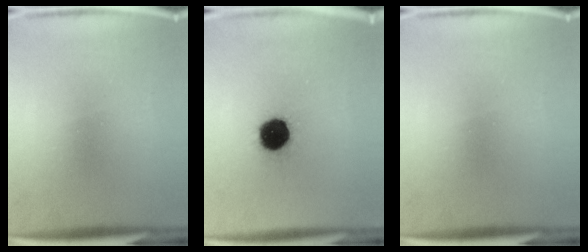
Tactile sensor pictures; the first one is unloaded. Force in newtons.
{"total": 13.1}
{"total": 0.0}